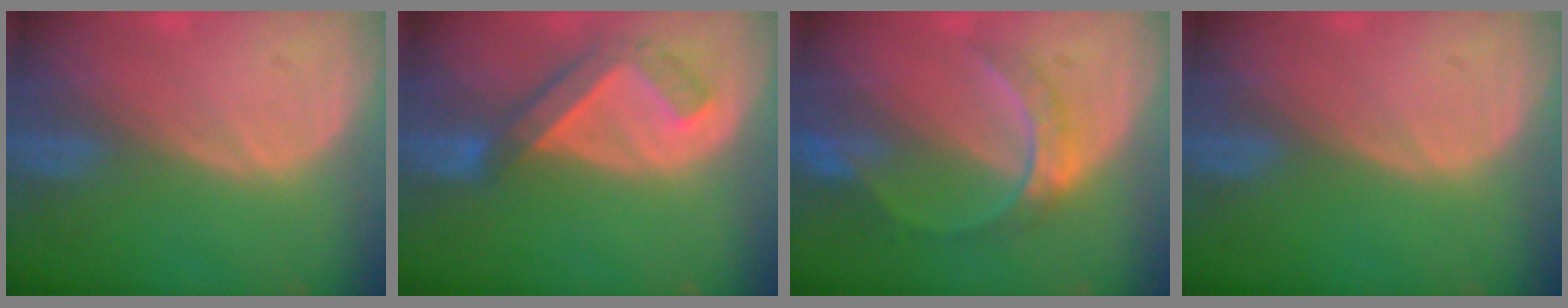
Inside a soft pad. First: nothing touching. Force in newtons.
{"total": 5.6, "press": 5.6, "slide": 0.3}
{"total": 6.2, "press": 5.5, "slide": 2.9}
{"total": 0.0}